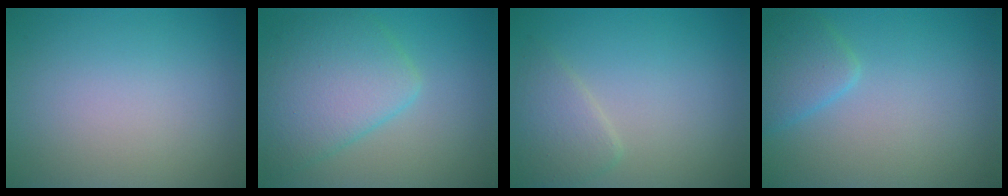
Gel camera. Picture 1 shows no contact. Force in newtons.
{"total": 6.3, "press": 6.3, "slide": 0.1}
{"total": 2.5, "press": 2.5, "slide": 0.0}
{"total": 2.6, "press": 2.6, "slide": 0.1}